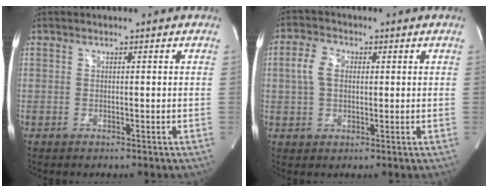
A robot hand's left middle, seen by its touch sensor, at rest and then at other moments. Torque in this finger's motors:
{"motor_torque": [0.70, -0.33, 0.03, 0.03]}